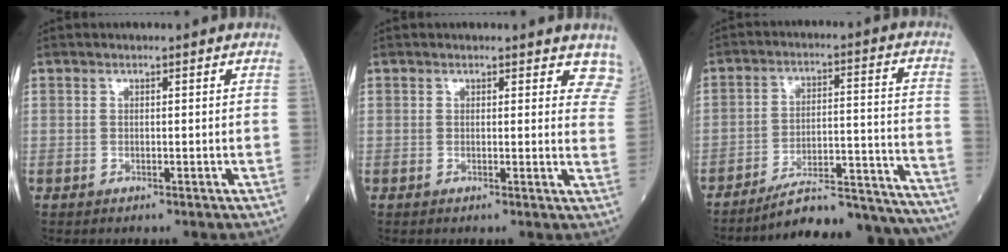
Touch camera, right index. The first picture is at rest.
{"total": 5.9, "force": [5.2, 2.2, 1.5], "torque": [0.012, -0.015, 0.030]}
{"total": 23.1, "force": [-22.3, 0.6, 6.2], "torque": [-0.041, 0.015, -0.305]}